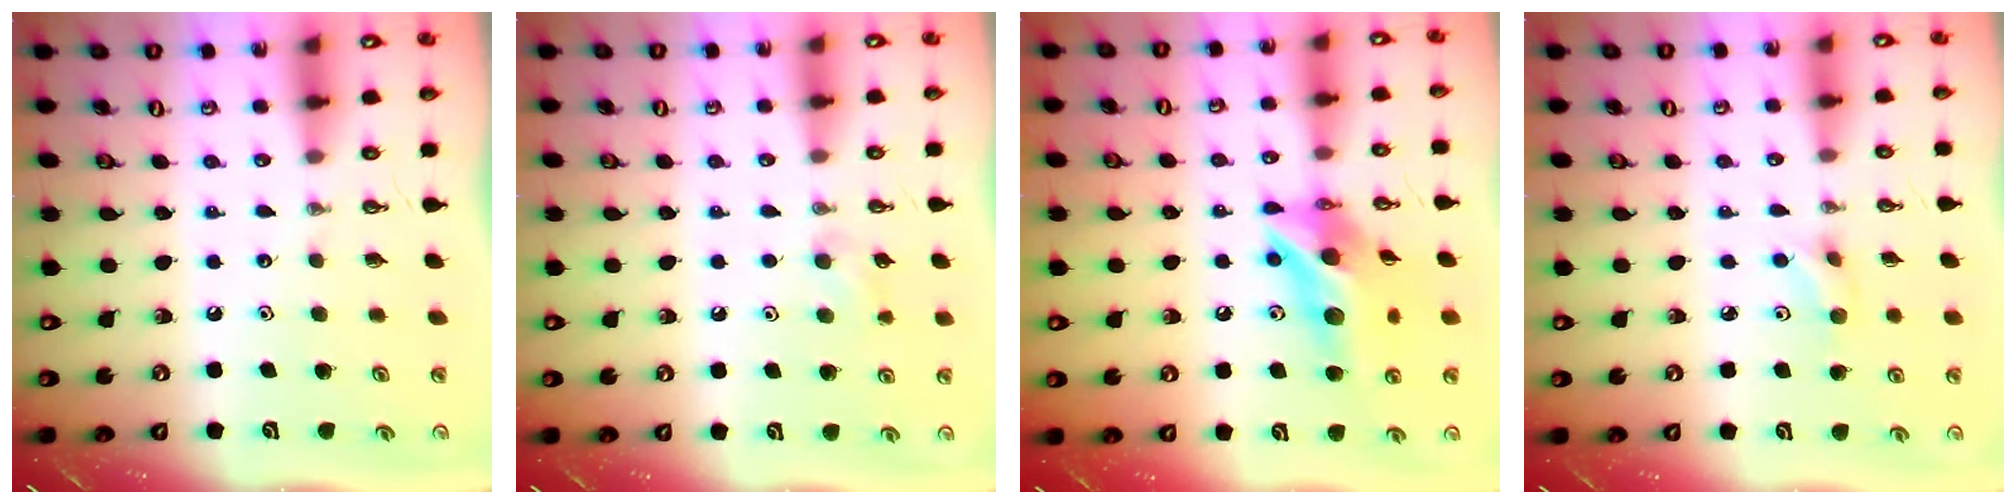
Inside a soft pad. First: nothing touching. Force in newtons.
{"total": 7.2, "press": 6.3, "slide": 3.6}
{"total": 14.5, "press": 14.5, "slide": 1.3}
{"total": 5.0, "press": 4.9, "slide": 1.0}